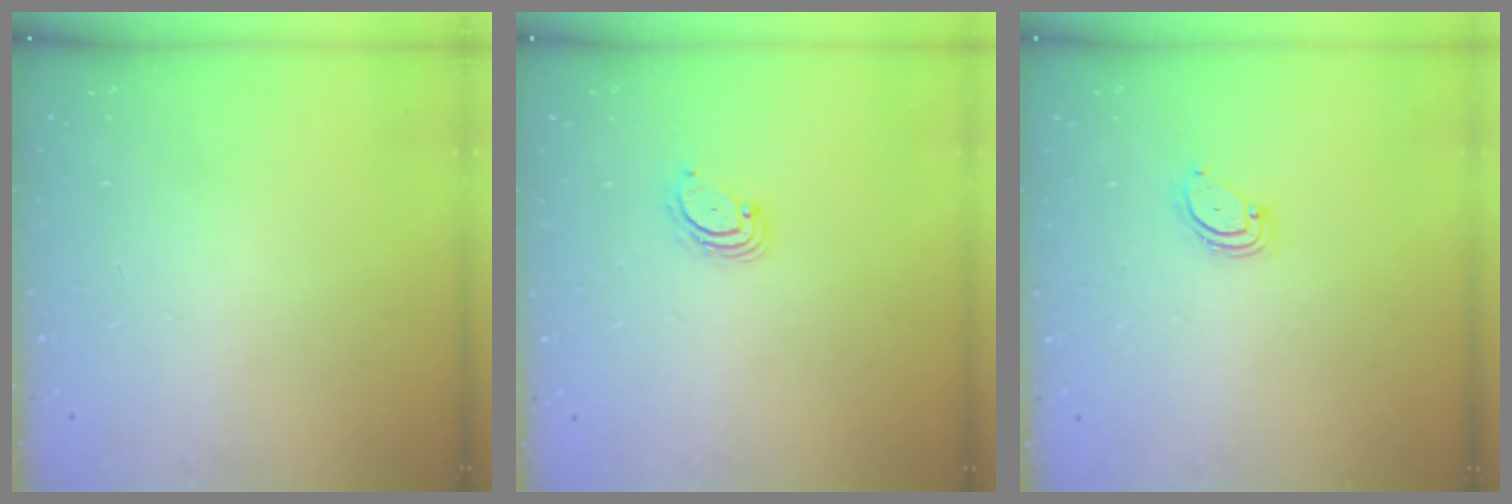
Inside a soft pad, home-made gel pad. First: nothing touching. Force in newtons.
{"total": 3.3, "press": 3.3, "slide": 0.6}
{"total": 3.0, "press": 3.0, "slide": 0.4}